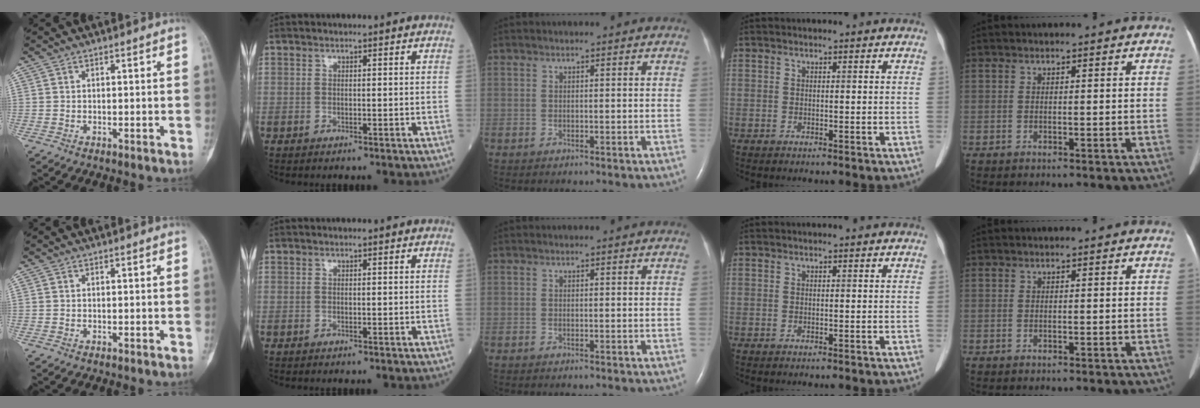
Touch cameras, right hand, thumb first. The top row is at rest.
{}